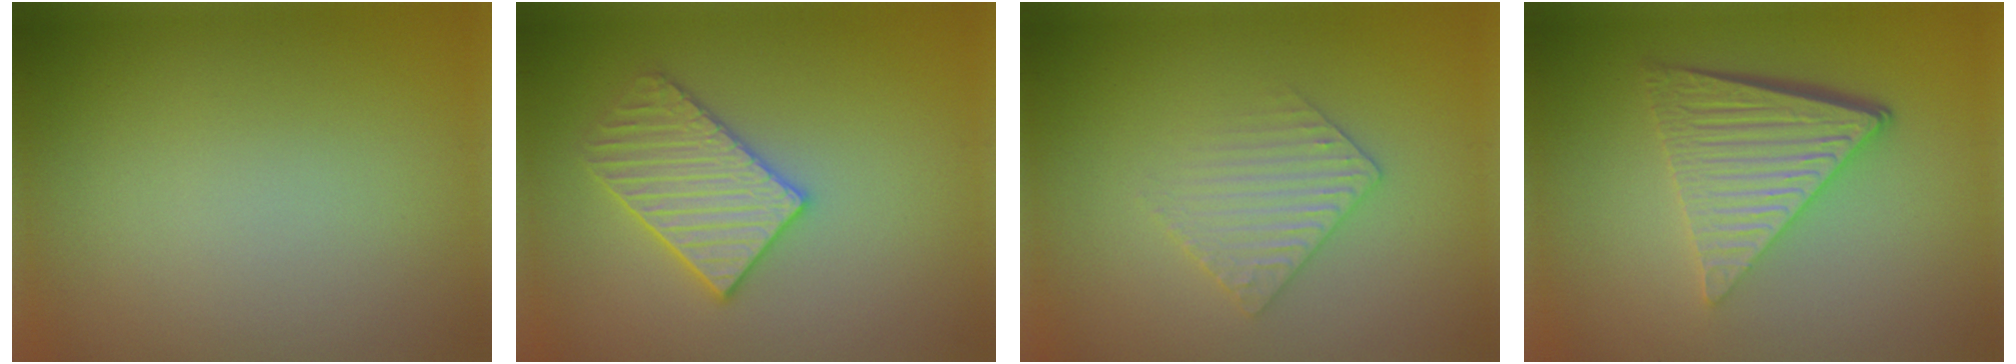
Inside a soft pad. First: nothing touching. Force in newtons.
{"total": 3.4, "press": 3.3, "slide": 0.8}
{"total": 2.5, "press": 2.4, "slide": 0.5}
{"total": 6.1, "press": 4.2, "slide": 4.5}